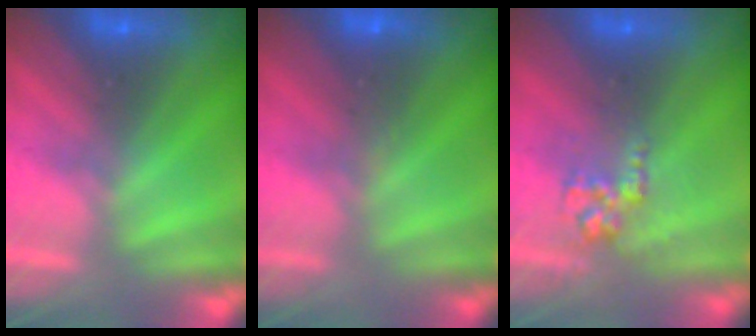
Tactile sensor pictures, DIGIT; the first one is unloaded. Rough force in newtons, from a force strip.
{"total": 2.9}
{"total": 2.9}